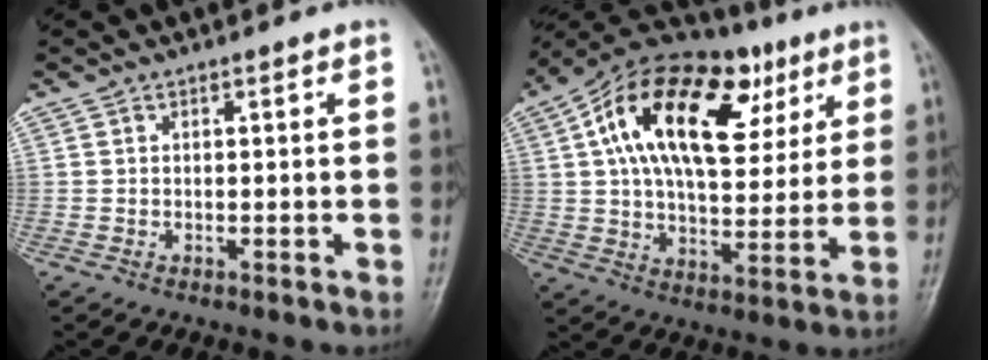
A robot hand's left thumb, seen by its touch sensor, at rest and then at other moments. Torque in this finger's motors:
{"motor_torque": [0.46, 0.89, 2.06, -0.71, 0.51]}